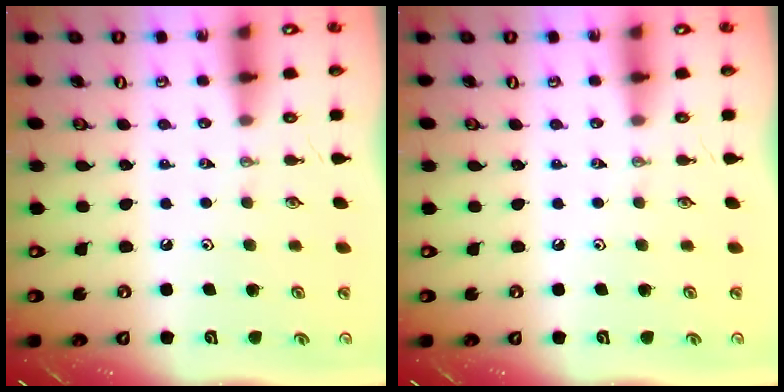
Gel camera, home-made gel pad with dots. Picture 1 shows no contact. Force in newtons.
{"total": 0.0}